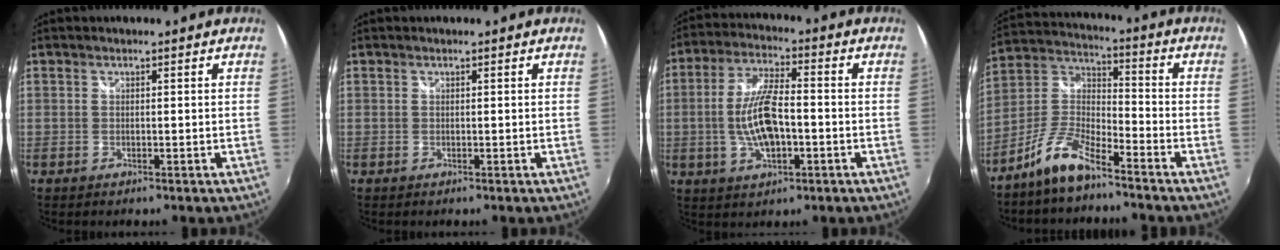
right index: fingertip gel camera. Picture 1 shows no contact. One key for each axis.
{"total": 0.0}
{"total": 10.9, "fx": -2.1, "fy": 4.0, "fz": 9.9, "tx": -0.199, "ty": 0.003, "tz": -0.036}
{"total": 9.9, "fx": -7.3, "fy": 2.8, "fz": 6.1, "tx": -0.148, "ty": 0.019, "tz": -0.146}